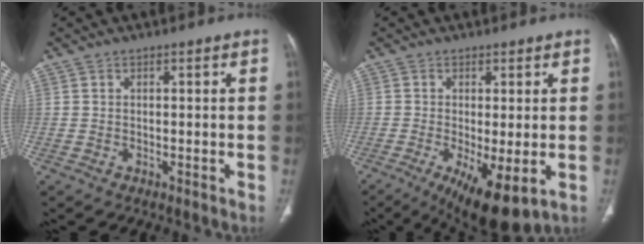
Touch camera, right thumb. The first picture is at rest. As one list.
[{"total": 10.6, "force": [-3.4, 3.5, 9.4], "torque": [-0.153, -0.022, -0.044]}]